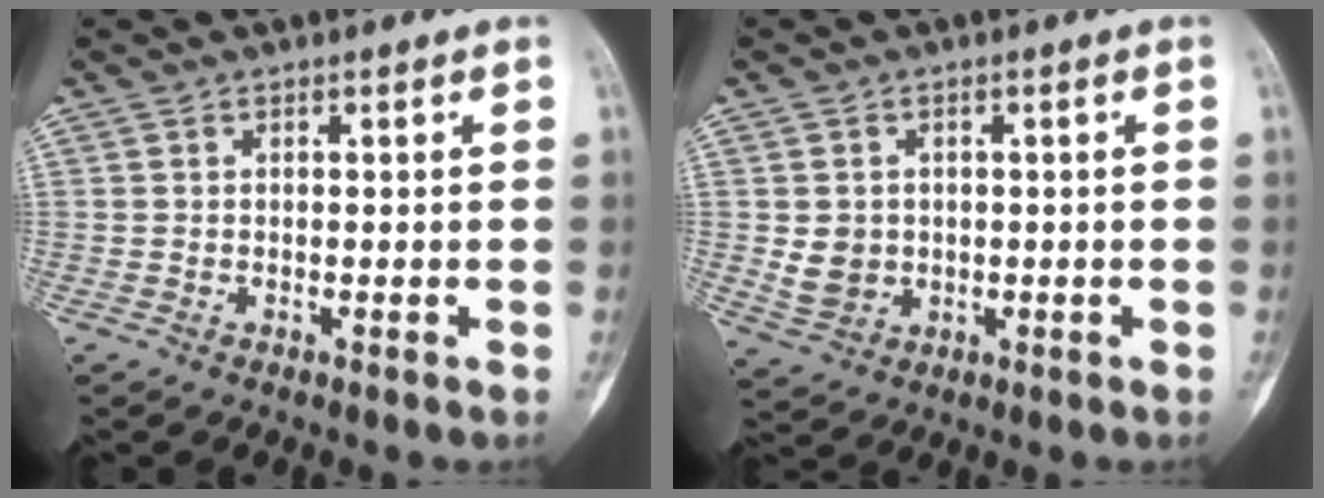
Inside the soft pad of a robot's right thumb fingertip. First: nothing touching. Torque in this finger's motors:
{"motor_torque": [-0.17, 0.64, -0.06, 0.01, -0.03]}